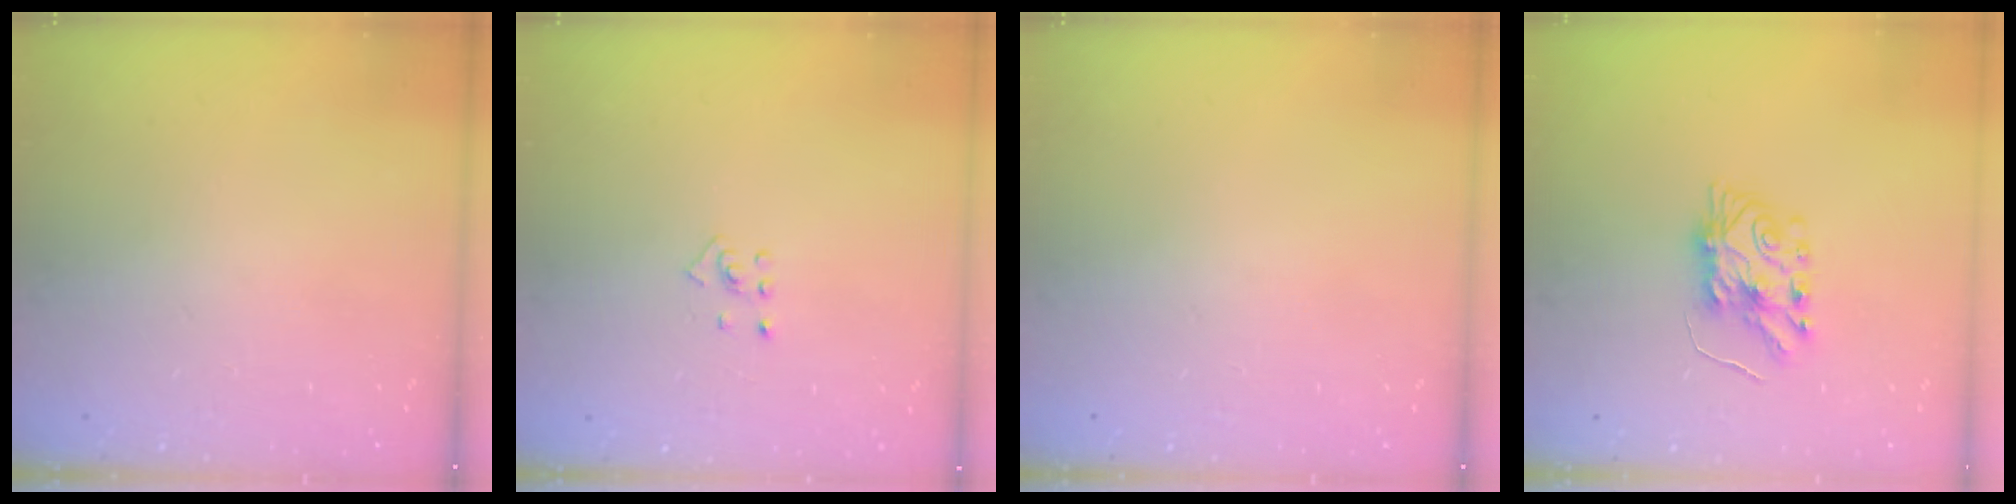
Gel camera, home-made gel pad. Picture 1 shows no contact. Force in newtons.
{"total": 2.5, "press": 2.4, "slide": 0.8}
{"total": 0.0}
{"total": 7.3, "press": 7.3, "slide": 0.5}